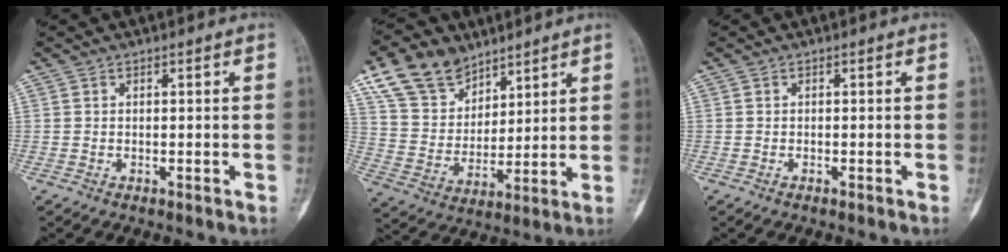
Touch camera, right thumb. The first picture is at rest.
{"total": 13.7, "force": [9.4, 8.7, 4.9], "torque": [-0.064, -0.032, 0.188]}
{"total": 0.6, "force": [-0.5, 0.3, 0.3], "torque": [-0.002, 0.001, -0.010]}